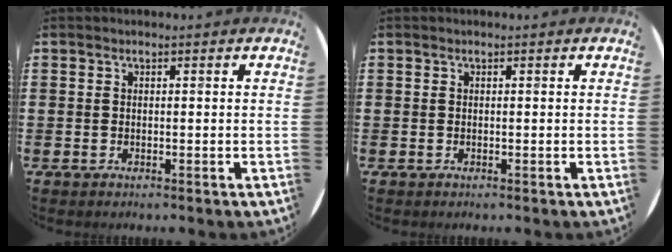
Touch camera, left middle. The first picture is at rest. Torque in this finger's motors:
{"motor_torque": [0.00, 0.00, 0.00, 0.00]}